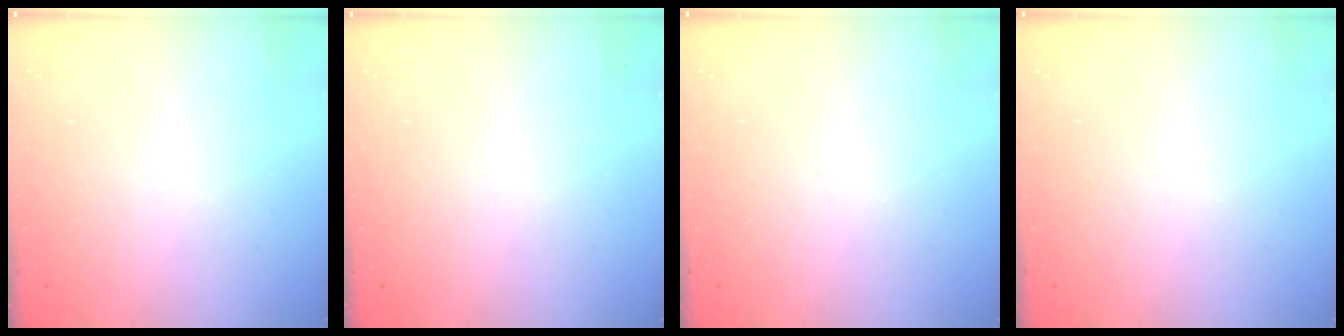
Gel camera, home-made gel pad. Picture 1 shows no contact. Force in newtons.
{"total": 0.0}
{"total": 0.0}
{"total": 0.0}